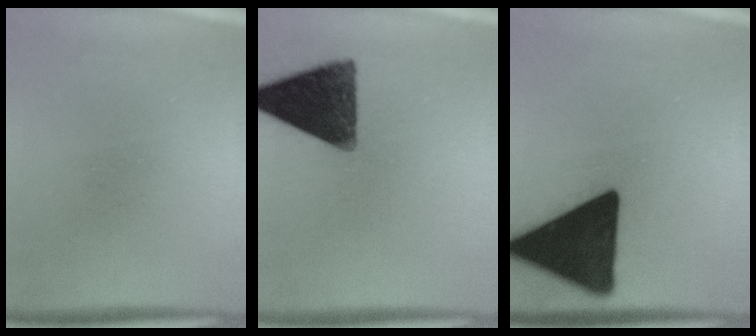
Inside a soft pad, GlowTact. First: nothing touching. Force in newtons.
{"total": 14.0}
{"total": 19.8}